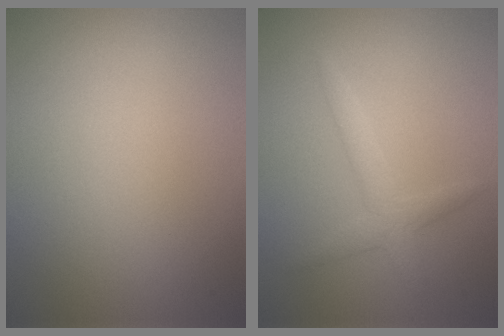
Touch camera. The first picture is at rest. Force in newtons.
{"total": 2.0, "press": 2.0, "slide": 0.0}